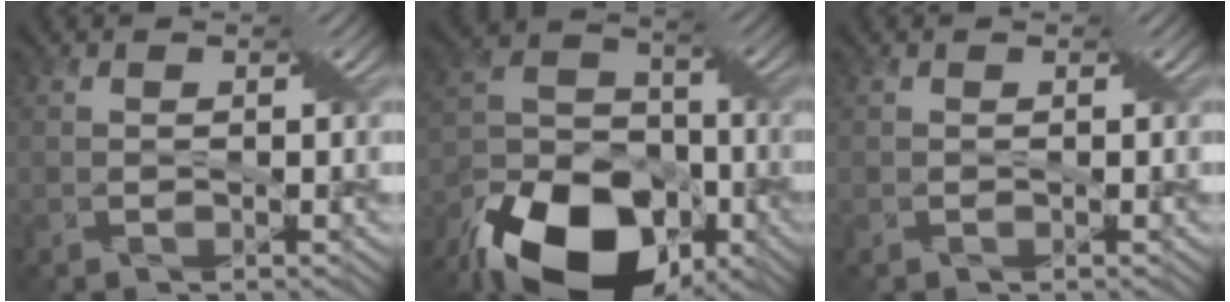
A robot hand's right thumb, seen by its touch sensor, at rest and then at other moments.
{"total": 19.3, "force": [-12.3, 10.5, 10.5], "torque": [-0.231, -0.039, -0.204]}
{"total": 0.0}